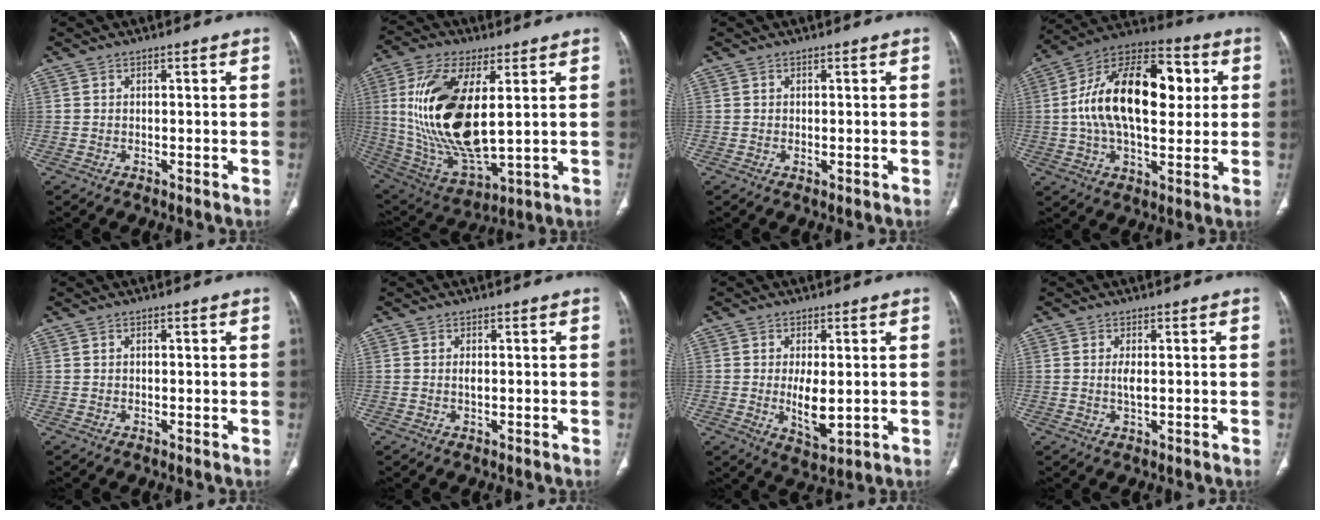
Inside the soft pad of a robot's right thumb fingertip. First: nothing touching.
{"total": 22.2, "force": [3.4, 9.6, 19.7], "torque": [-0.399, -0.024, 0.076]}
{"total": 0.8, "force": [-0.2, 0.3, 0.7], "torque": [-0.011, -0.003, 0.000]}
{"total": 23.7, "force": [3.2, 12.7, 19.7], "torque": [-0.316, 0.022, 0.043]}
{"total": 0.0}
{"total": 1.0, "force": [0.0, 0.4, 0.9], "torque": [-0.020, -0.001, 0.002]}
{"total": 6.9, "force": [-0.5, 3.2, 6.1], "torque": [-0.100, -0.015, 0.002]}
{"total": 2.0, "force": [0.1, 0.6, 1.9], "torque": [-0.043, -0.004, 0.006]}